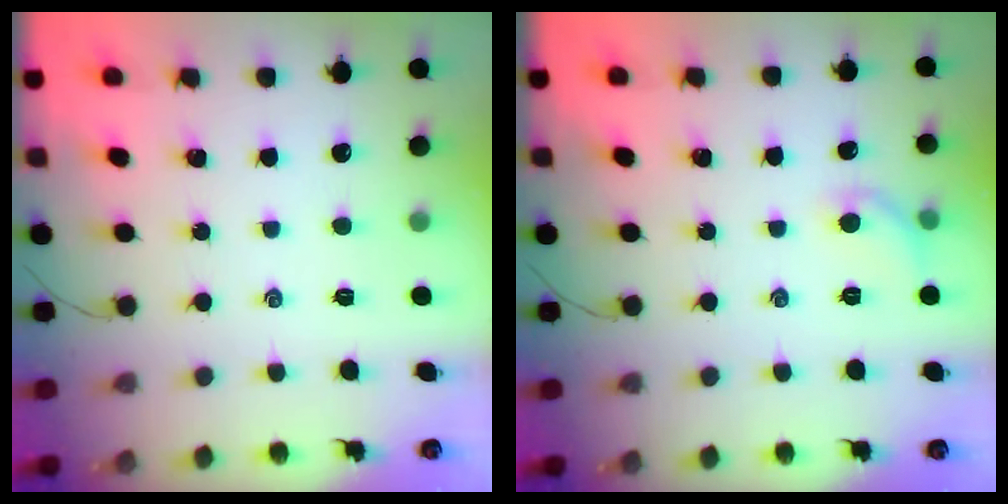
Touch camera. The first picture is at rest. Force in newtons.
{"total": 5.5, "press": 5.4, "slide": 1.4}